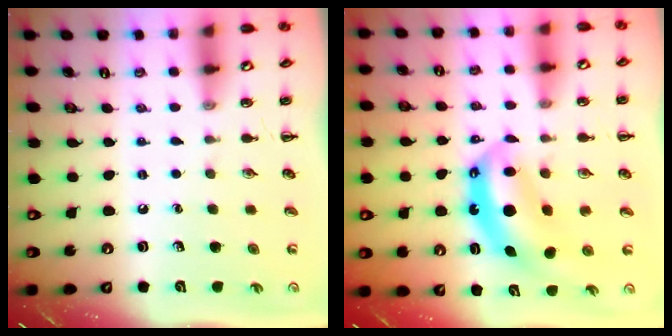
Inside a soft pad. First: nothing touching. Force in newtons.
{"total": 7.9, "press": 7.7, "slide": 1.6}